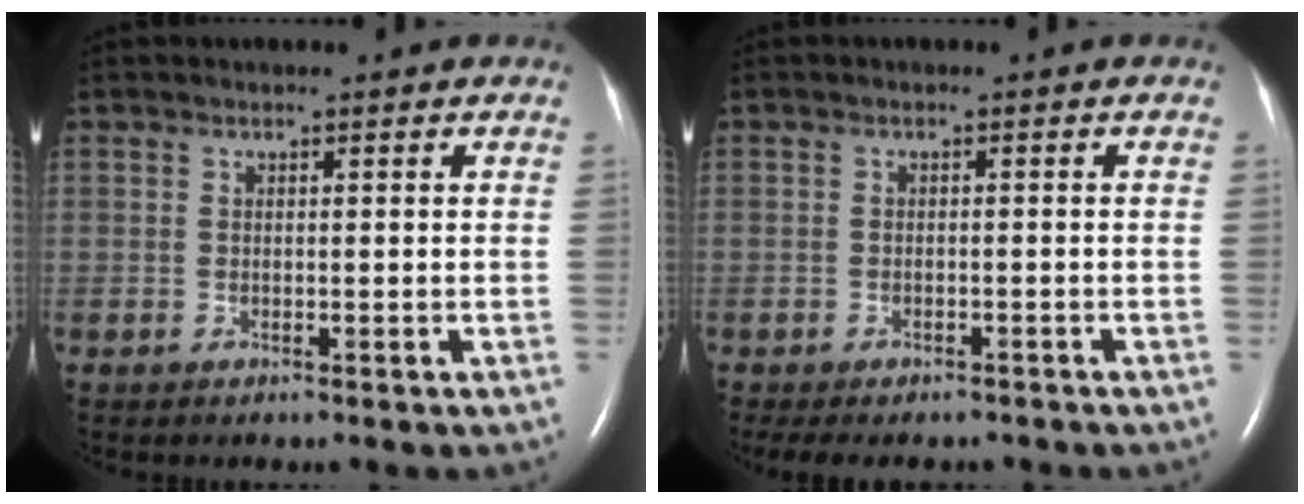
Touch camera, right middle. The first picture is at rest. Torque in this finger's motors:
{"motor_torque": [0.02, -0.01, 0.03, 0.06]}